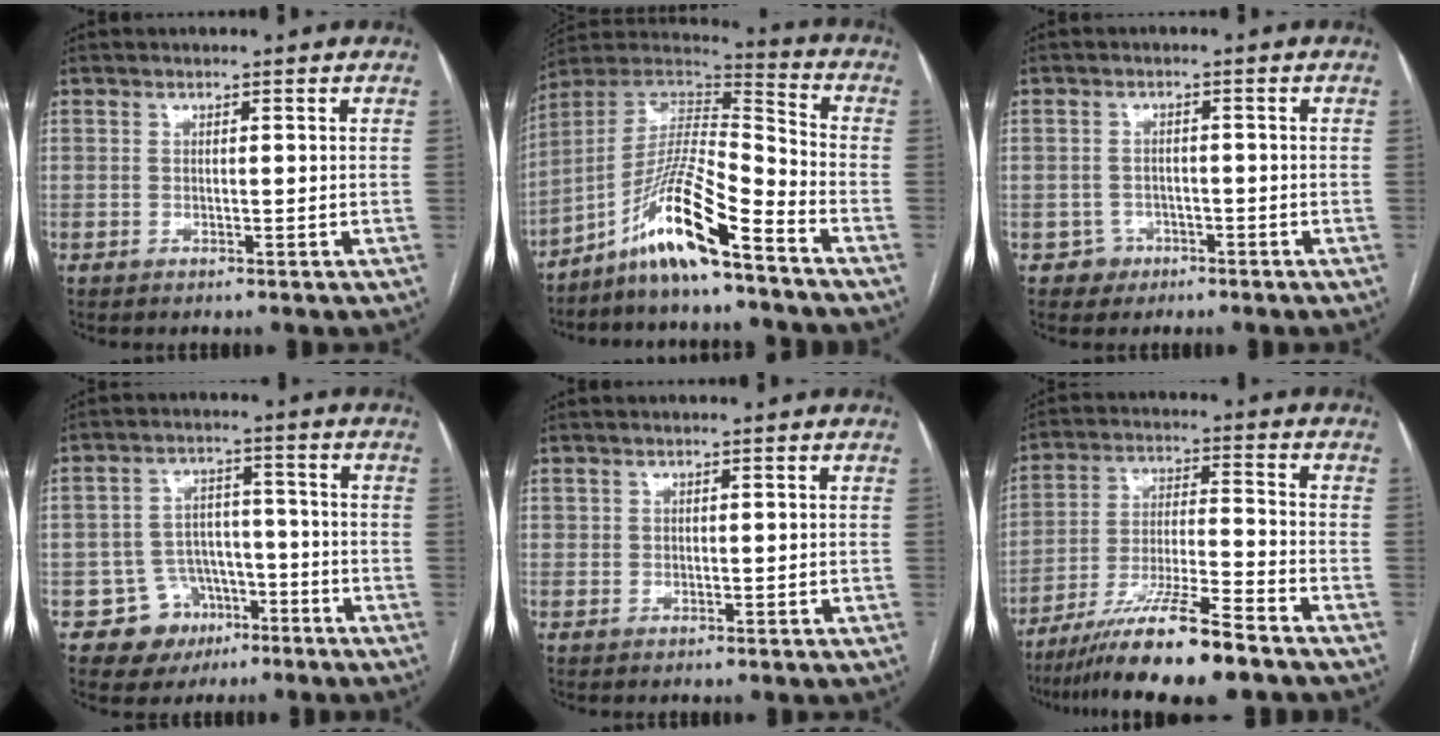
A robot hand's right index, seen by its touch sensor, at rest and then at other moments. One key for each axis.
{"total": 13.7, "fx": -9.0, "fy": 0.9, "fz": 10.2, "tx": -0.198, "ty": 0.008, "tz": -0.167}
{"total": 2.8, "fx": -1.4, "fy": 2.4, "fz": -0.4, "tx": 0.016, "ty": 0.015, "tz": -0.022}
{"total": 7.9, "fx": -3.9, "fy": 6.8, "fz": 0.9, "tx": -0.002, "ty": 0.019, "tz": -0.050}
{"total": 0.8, "fx": 0.3, "fy": 0.7, "fz": 0.2, "tx": 0.000, "ty": 0.003, "tz": 0.007}
{"total": 13.5, "fx": -10.3, "fy": 0.0, "fz": 8.8, "tx": -0.158, "ty": -0.026, "tz": -0.181}